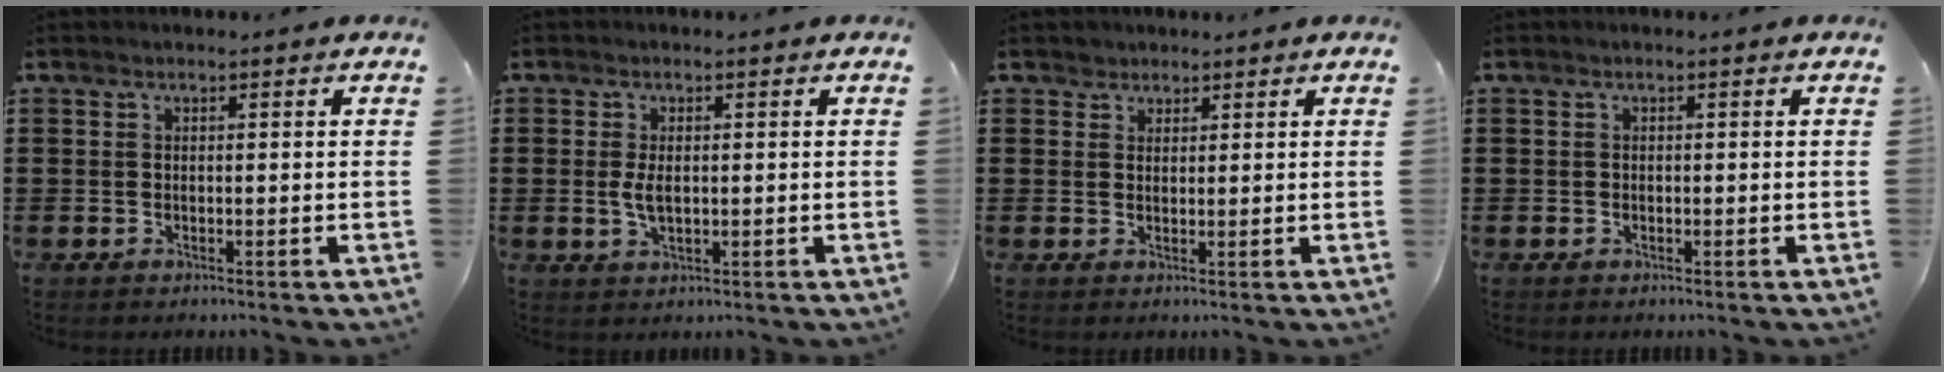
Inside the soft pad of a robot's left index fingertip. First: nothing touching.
{"total": 3.0, "force": [0.1, 1.3, 2.7], "torque": [-0.061, 0.001, -0.002]}
{"total": 1.9, "force": [1.4, 1.2, -0.1], "torque": [-0.004, 0.005, 0.029]}
{"total": 0.0}